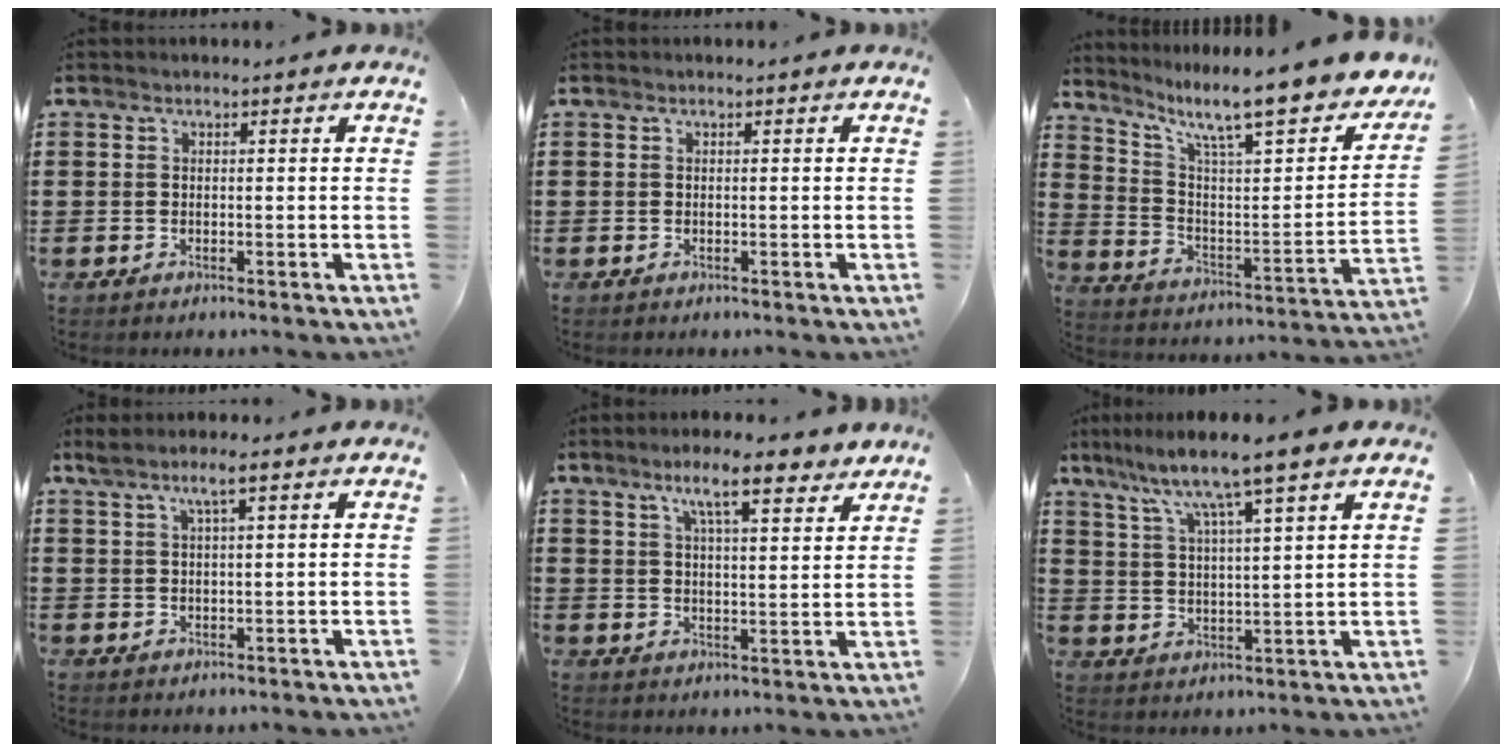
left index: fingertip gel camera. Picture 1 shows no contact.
{"total": 0.0}
{"total": 10.3, "force": [8.2, 1.3, 6.2], "torque": [-0.131, -0.066, 0.126]}
{"total": 2.8, "force": [1.2, 0.2, 2.6], "torque": [-0.052, 0.001, 0.018]}
{"total": 8.3, "force": [6.0, 1.6, 5.5], "torque": [-0.096, -0.015, 0.100]}
{"total": 7.1, "force": [5.5, -0.2, 4.5], "torque": [-0.110, -0.030, 0.087]}